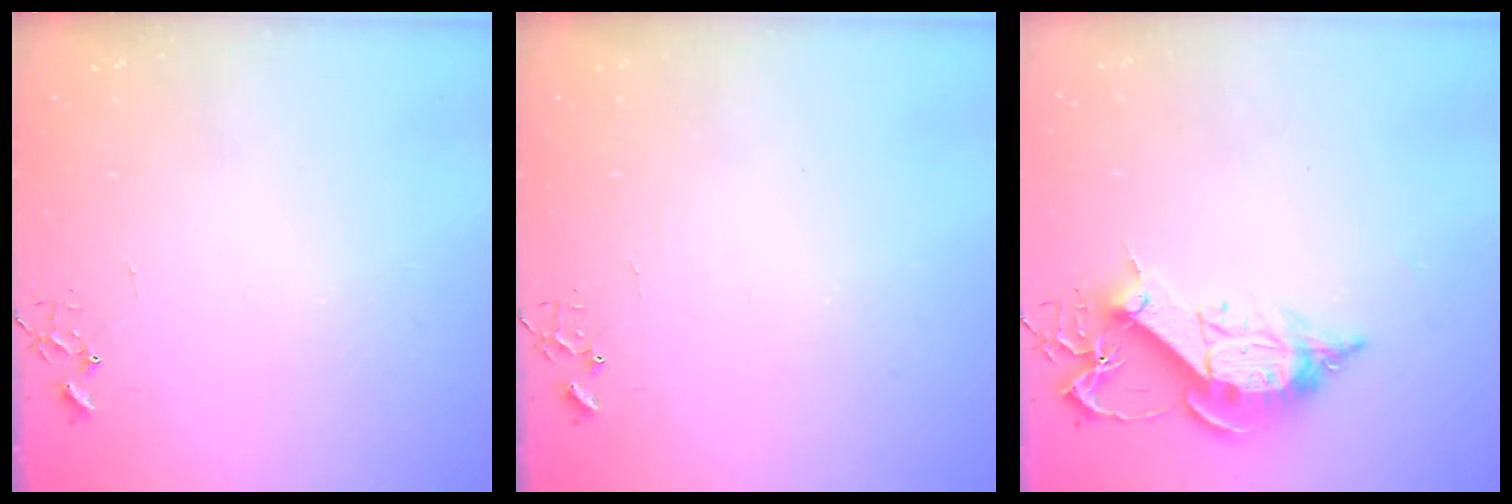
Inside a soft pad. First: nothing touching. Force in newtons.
{"total": 0.0}
{"total": 13.0, "press": 12.9, "slide": 1.5}